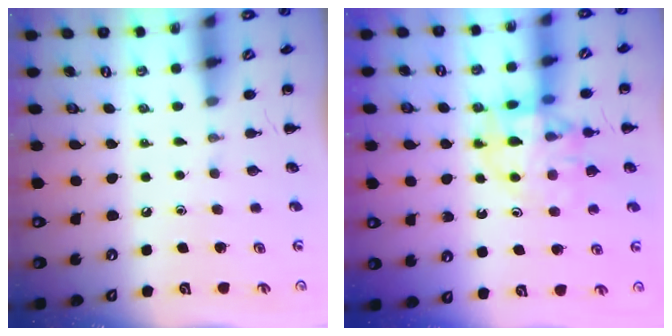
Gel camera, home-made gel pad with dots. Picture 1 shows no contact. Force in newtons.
{"total": 13.4, "press": 13.1, "slide": 2.7}